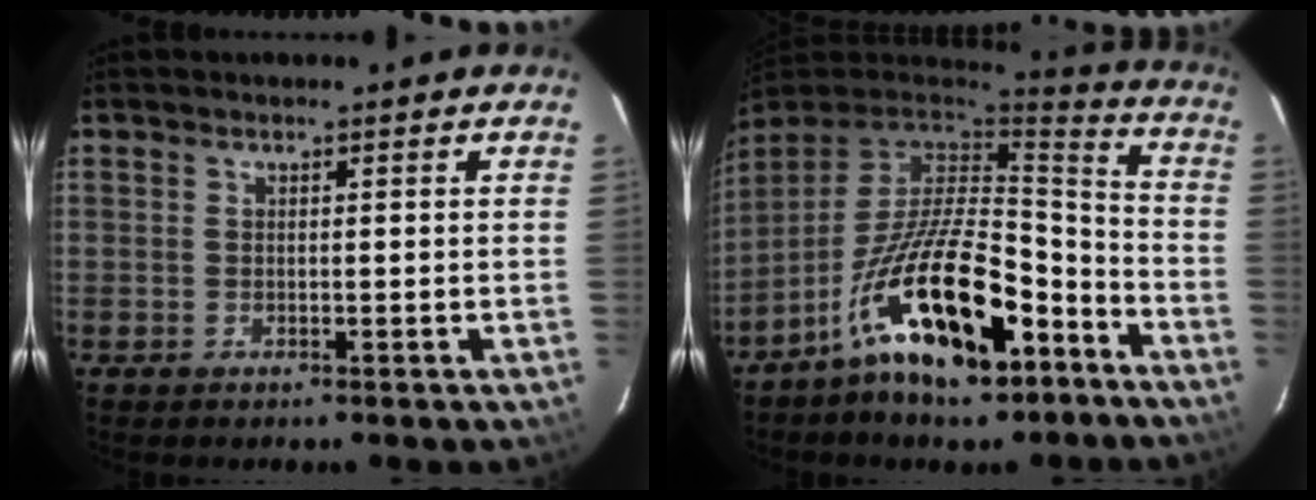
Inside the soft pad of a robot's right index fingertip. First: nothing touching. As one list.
[{"total": 20.5, "force": [-11.3, 8.2, 15.0], "torque": [-0.268, -0.003, -0.185]}]